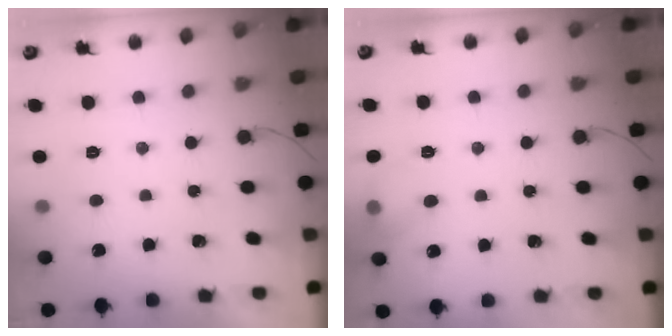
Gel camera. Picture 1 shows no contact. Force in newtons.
{"total": 7.7, "press": 7.6, "slide": 1.2}